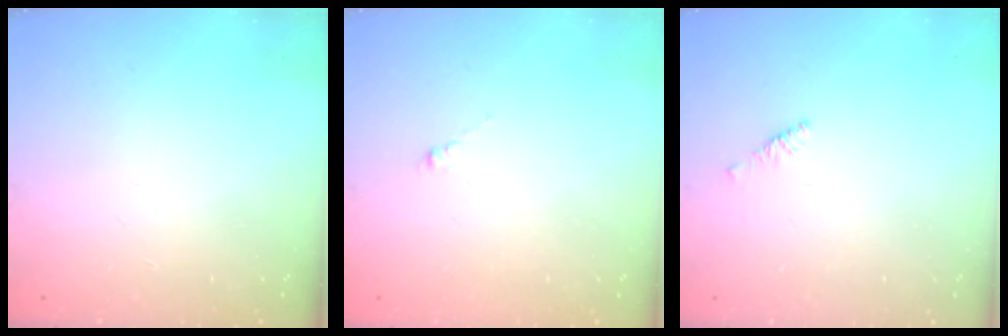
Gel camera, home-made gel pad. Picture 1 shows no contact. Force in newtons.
{"total": 0.8, "press": 0.7, "slide": 0.5}
{"total": 2.1, "press": 2.0, "slide": 0.6}